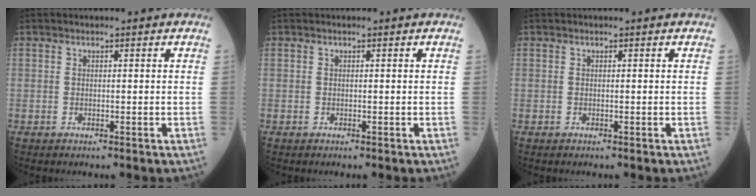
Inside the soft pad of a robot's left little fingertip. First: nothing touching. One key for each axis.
{"total": 0.0}
{"total": 0.0}